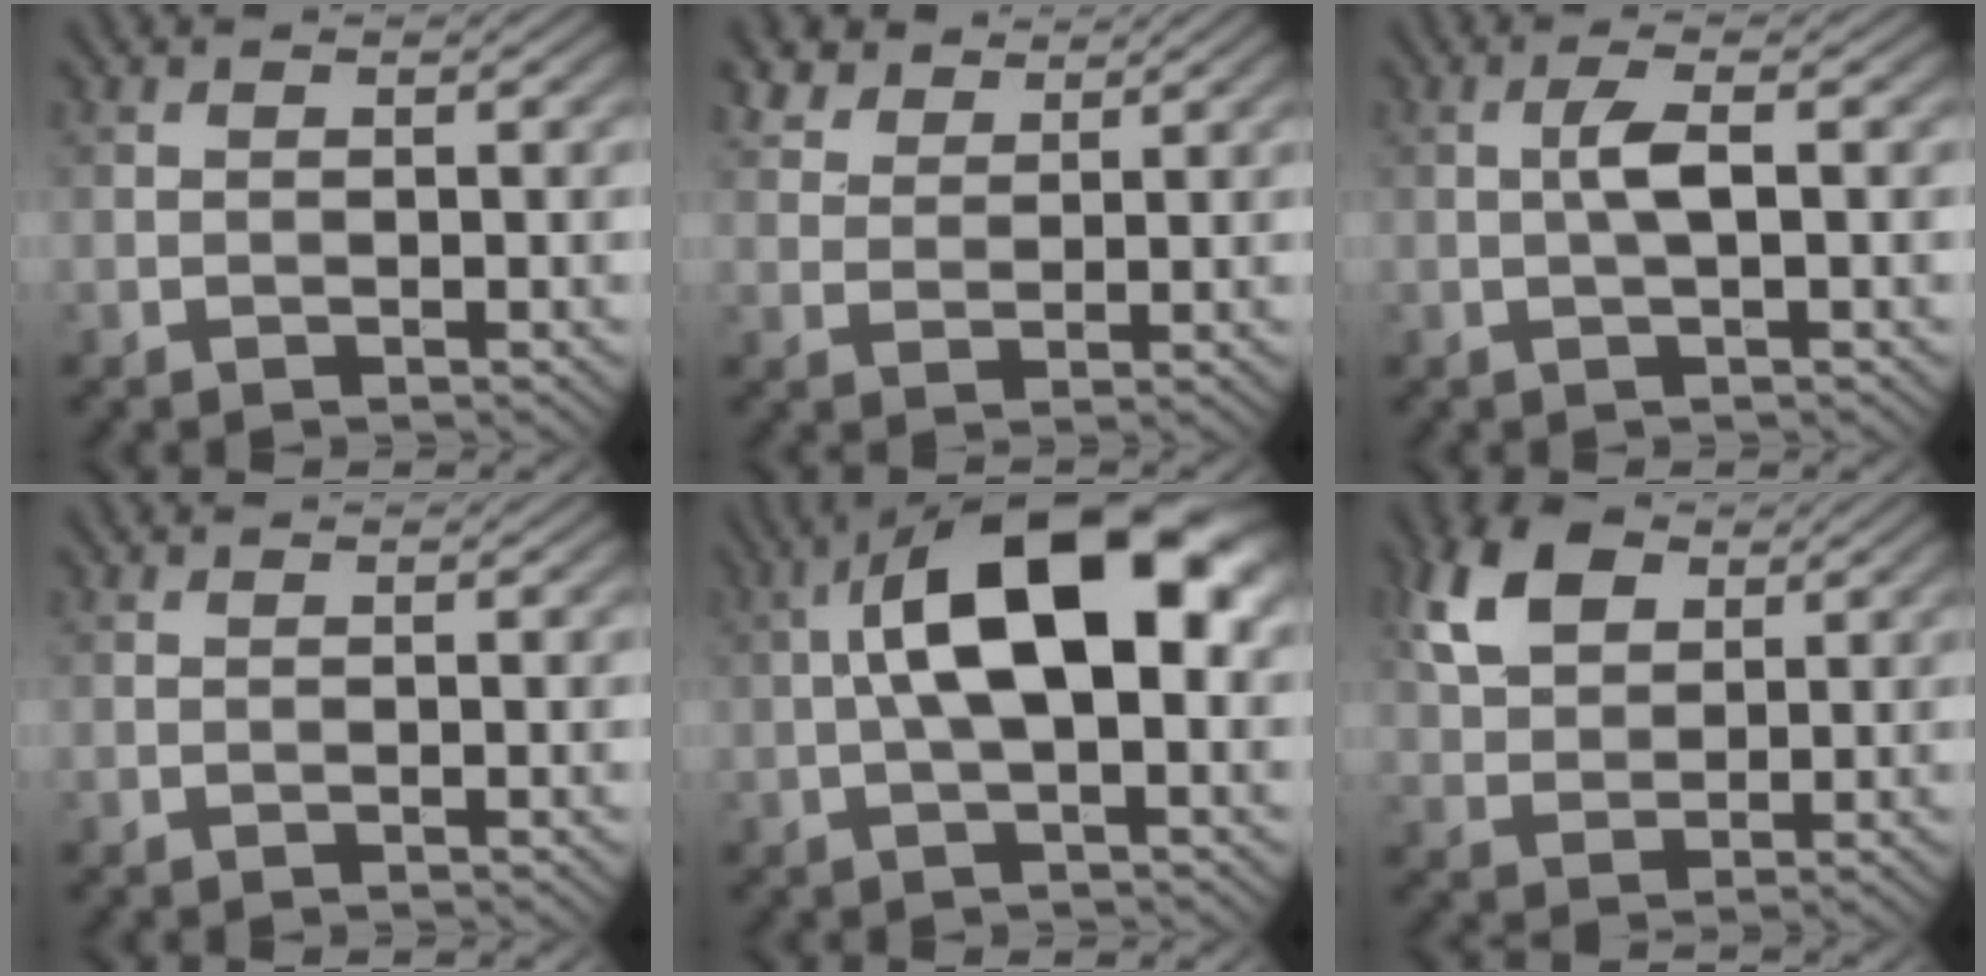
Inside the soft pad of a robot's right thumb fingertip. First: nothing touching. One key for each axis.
{"total": 4.0, "fx": 3.1, "fy": 2.1, "fz": 1.4, "tx": -0.043, "ty": 0.001, "tz": 0.071}
{"total": 2.7, "fx": 0.1, "fy": 0.4, "fz": 2.7, "tx": -0.055, "ty": 0.008, "tz": -0.002}
{"total": 0.0}
{"total": 13.8, "fx": 1.3, "fy": 5.9, "fz": 12.4, "tx": -0.203, "ty": 0.026, "tz": 0.013}
{"total": 8.0, "fx": 3.6, "fy": 5.1, "fz": 4.9, "tx": -0.120, "ty": 0.012, "tz": 0.066}